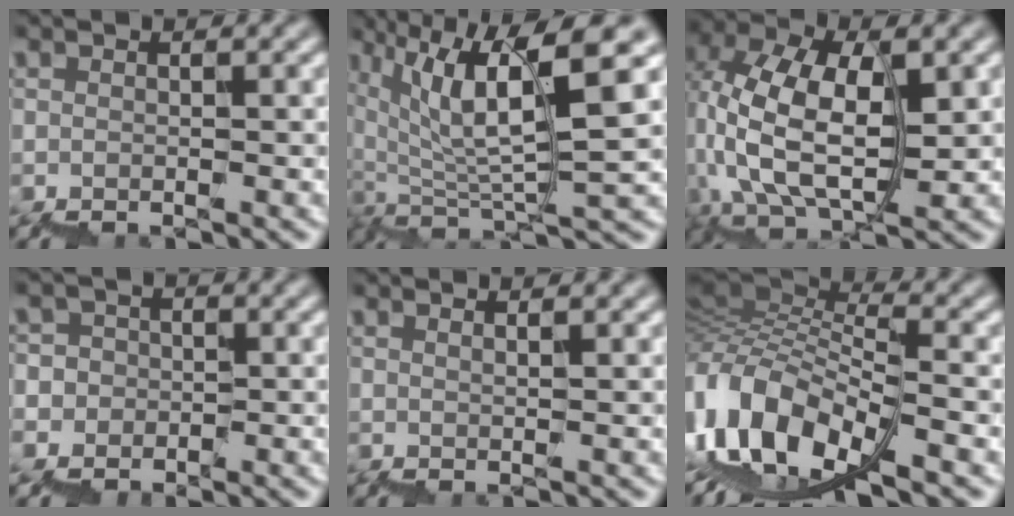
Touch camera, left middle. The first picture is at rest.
{"total": 8.9, "force": [4.4, 1.8, 7.5], "torque": [-0.128, 0.021, 0.079]}
{"total": 8.8, "force": [1.9, 4.7, 7.2], "torque": [-0.160, 0.018, 0.032]}
{"total": 1.3, "force": [-0.3, 0.8, -0.9], "torque": [0.008, 0.013, -0.014]}
{"total": 1.5, "force": [1.1, 0.4, 0.9], "torque": [0.004, 0.002, 0.017]}
{"total": 8.9, "force": [-3.4, 4.3, 7.0], "torque": [-0.134, 0.026, -0.076]}